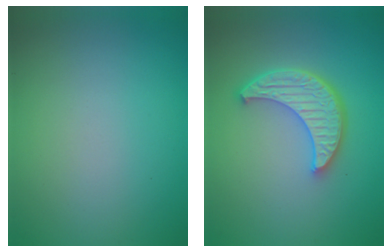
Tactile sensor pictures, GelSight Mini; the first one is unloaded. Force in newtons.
{"total": 5.4, "press": 4.3, "slide": 3.2}